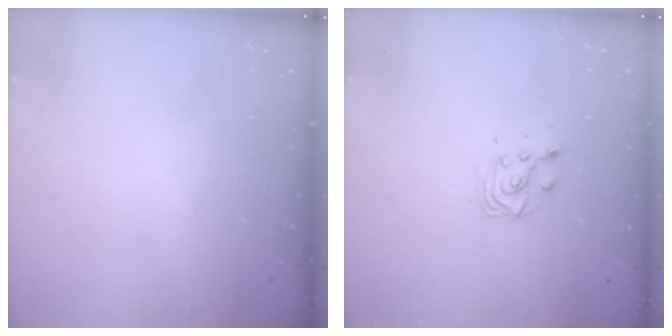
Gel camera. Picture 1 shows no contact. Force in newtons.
{"total": 5.0, "press": 5.0, "slide": 0.3}